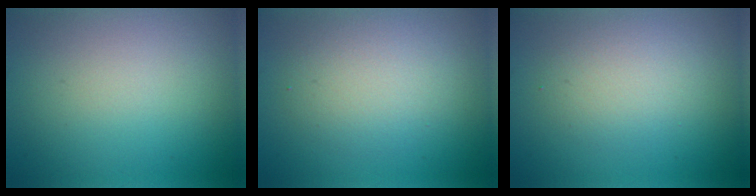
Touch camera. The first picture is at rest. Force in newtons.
{"total": 3.5, "press": 3.5, "slide": 0.2}
{"total": 2.6, "press": 2.6, "slide": 0.1}